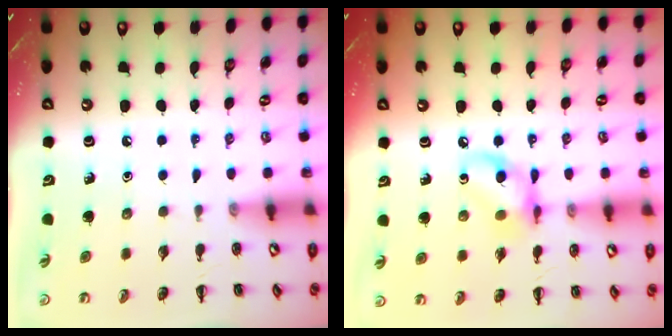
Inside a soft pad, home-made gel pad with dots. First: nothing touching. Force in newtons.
{"total": 9.6, "press": 9.5, "slide": 0.8}